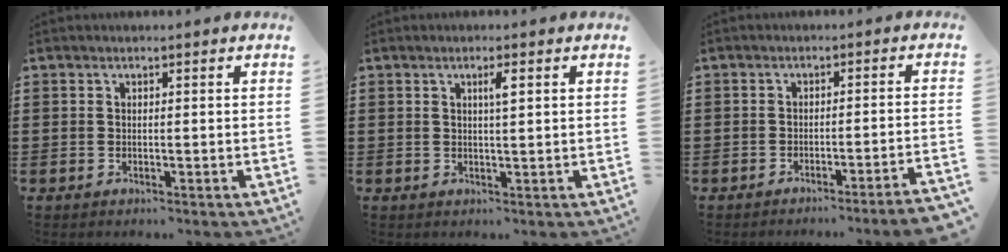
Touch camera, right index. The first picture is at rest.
{"total": 2.0, "force": [0.8, 0.2, 1.9], "torque": [-0.037, 0.003, 0.011]}
{"total": 2.9, "force": [-2.4, -0.7, 1.4], "torque": [-0.023, -0.008, -0.049]}